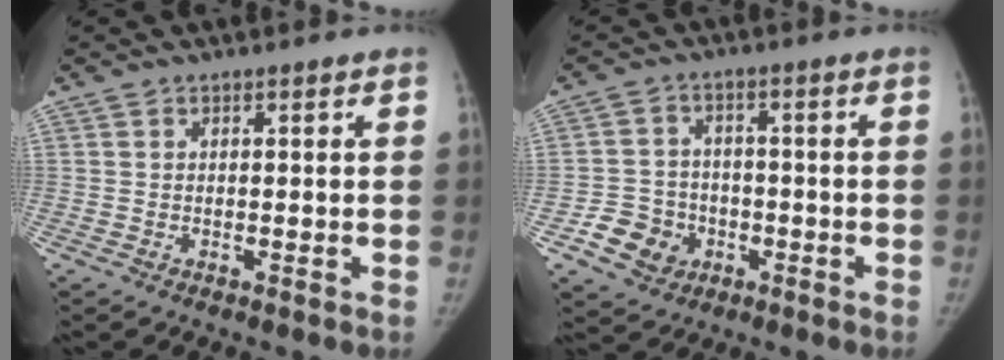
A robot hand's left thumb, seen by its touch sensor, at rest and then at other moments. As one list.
[{"total": 7.7, "force": [-3.1, 6.7, 2.3], "torque": [-0.016, 0.020, -0.048]}]